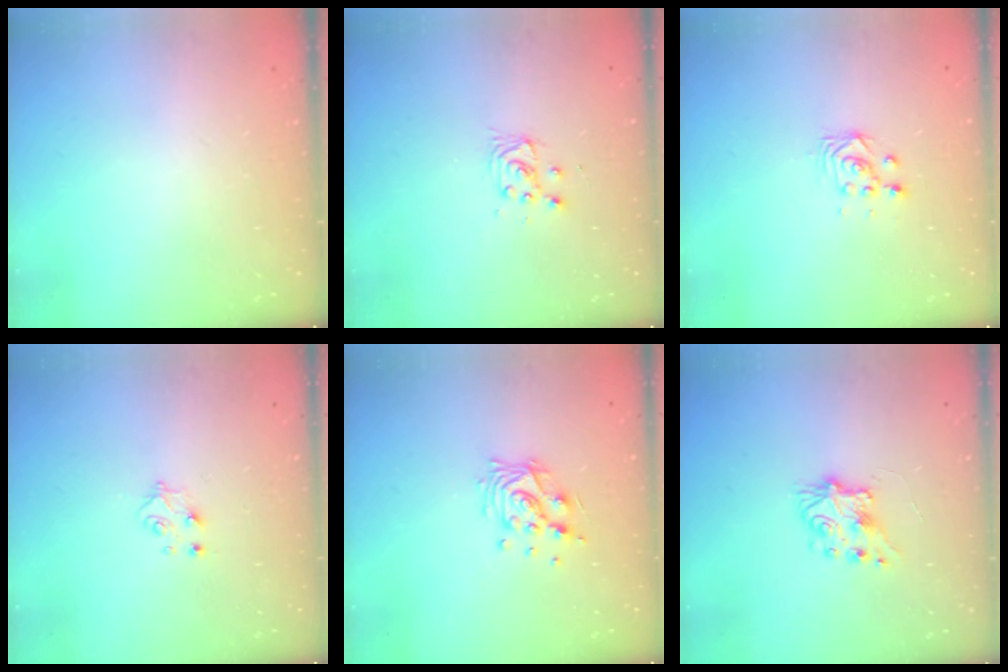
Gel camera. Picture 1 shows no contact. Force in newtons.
{"total": 4.0, "press": 4.0, "slide": 0.4}
{"total": 2.9, "press": 2.9, "slide": 0.4}
{"total": 5.5, "press": 5.5, "slide": 0.5}
{"total": 10.9, "press": 10.8, "slide": 0.9}
{"total": 7.8, "press": 7.8, "slide": 0.3}